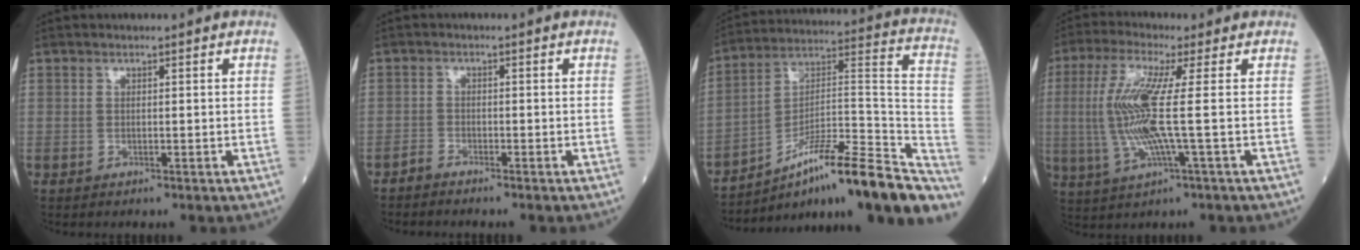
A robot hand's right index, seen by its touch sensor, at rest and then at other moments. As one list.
[{"total": 1.3, "force": [-1.3, 0.2, 0.0], "torque": [-0.001, 0.000, -0.027]}, {"total": 24.9, "force": [-17.4, 3.8, 17.3], "torque": [-0.168, 0.039, -0.268]}, {"total": 10.6, "force": [0.1, -0.2, 10.6], "torque": [-0.239, -0.004, -0.004]}]